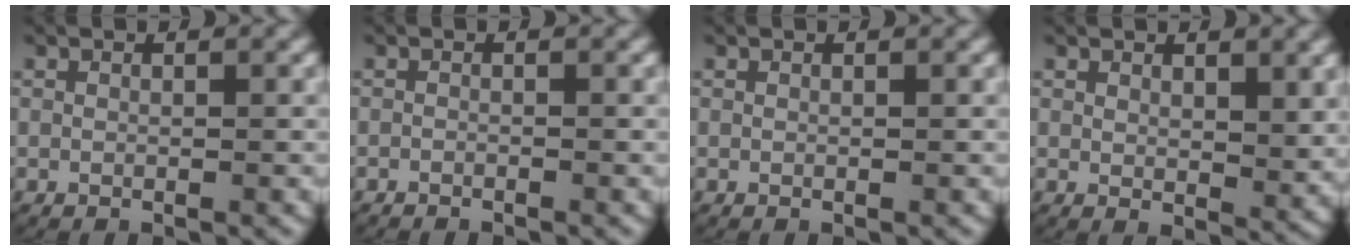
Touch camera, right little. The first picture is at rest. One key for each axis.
{"total": 0.8, "fx": -0.8, "fy": 0.1, "fz": 0.0, "tx": -0.003, "ty": -0.005, "tz": -0.014}
{"total": 0.0}
{"total": 1.9, "fx": 1.1, "fy": 0.8, "fz": 1.4, "tx": -0.017, "ty": -0.009, "tz": 0.024}